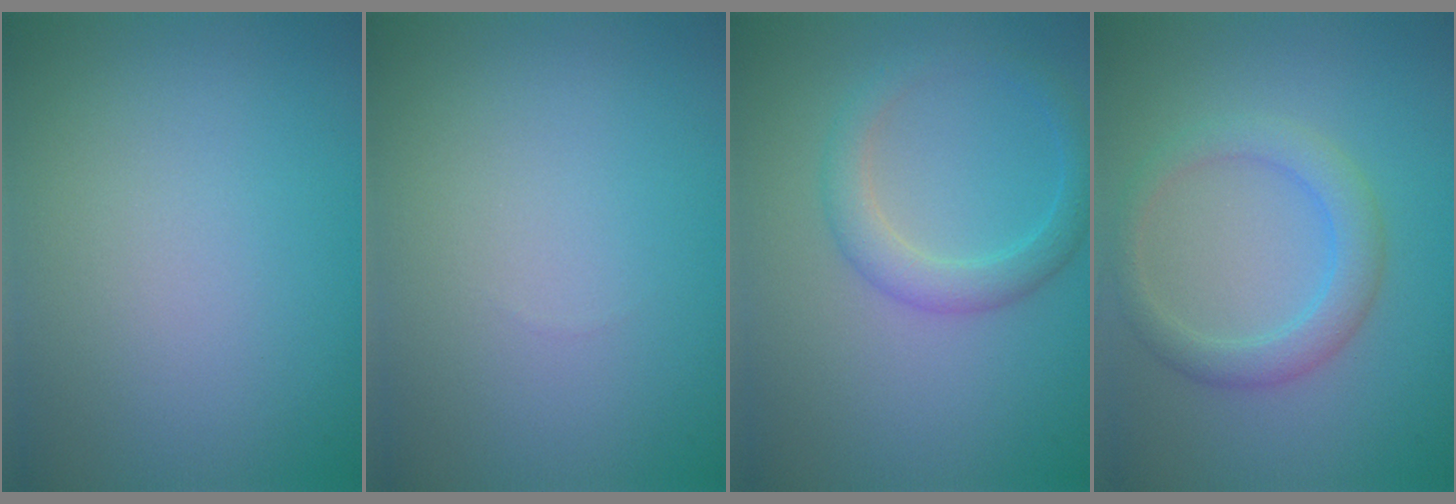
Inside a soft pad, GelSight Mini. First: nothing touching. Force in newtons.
{"total": 0.0}
{"total": 2.8, "press": 2.8, "slide": 0.2}
{"total": 3.0, "press": 3.0, "slide": 0.1}